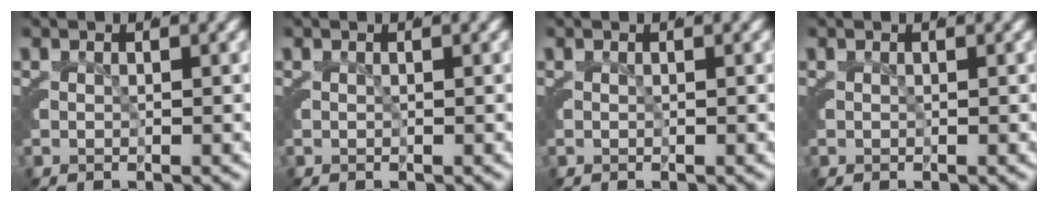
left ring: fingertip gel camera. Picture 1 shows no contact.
{"total": 0.0}
{"total": 0.0}
{"total": 0.0}